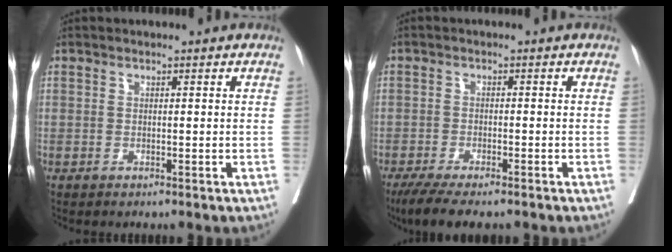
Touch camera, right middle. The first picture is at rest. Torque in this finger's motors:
{"motor_torque": [0.78, -0.77, 0.16, 0.04]}